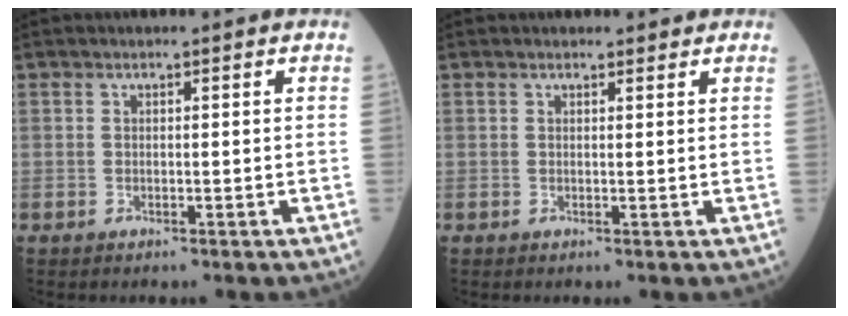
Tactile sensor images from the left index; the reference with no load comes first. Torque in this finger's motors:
{"motor_torque": [-0.29, 0.08, -0.30, 0.00]}